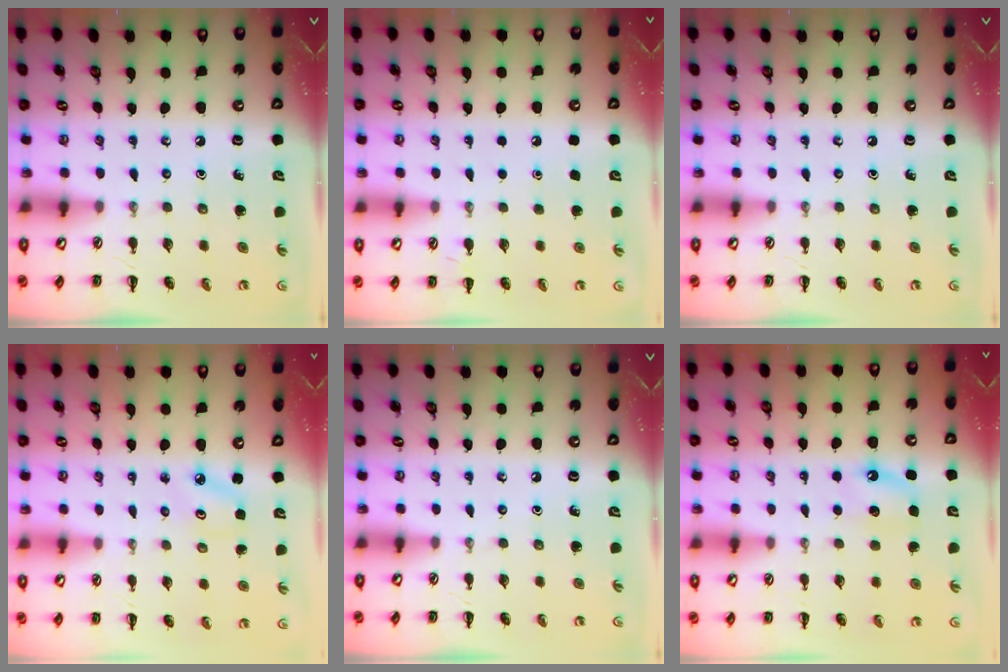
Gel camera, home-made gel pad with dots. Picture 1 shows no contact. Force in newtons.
{"total": 1.8, "press": 1.8, "slide": 0.1}
{"total": 0.0}
{"total": 3.1, "press": 3.0, "slide": 0.5}
{"total": 0.0}
{"total": 5.2, "press": 4.9, "slide": 1.4}